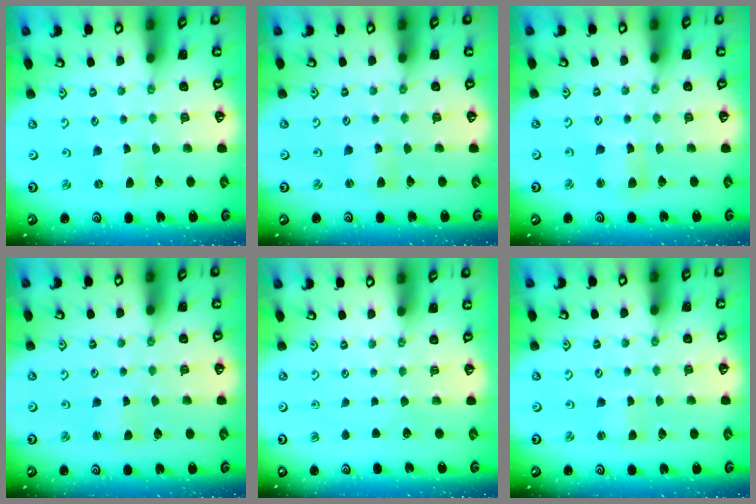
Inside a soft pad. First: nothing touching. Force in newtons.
{"total": 2.2, "press": 2.1, "slide": 0.3}
{"total": 3.5, "press": 3.5, "slide": 0.3}
{"total": 0.7, "press": 0.7, "slide": 0.1}
{"total": 0.0}
{"total": 1.1, "press": 1.1, "slide": 0.0}